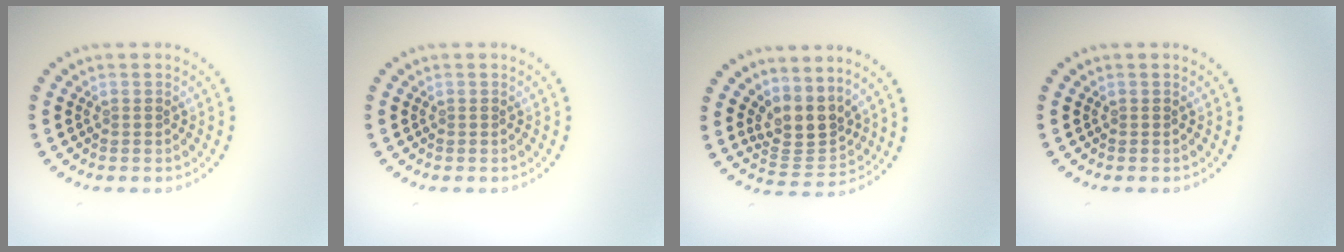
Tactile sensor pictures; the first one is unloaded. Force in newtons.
{"total": 0.0}
{"total": 3.6, "press": 2.7, "slide": 2.4}
{"total": 0.0}